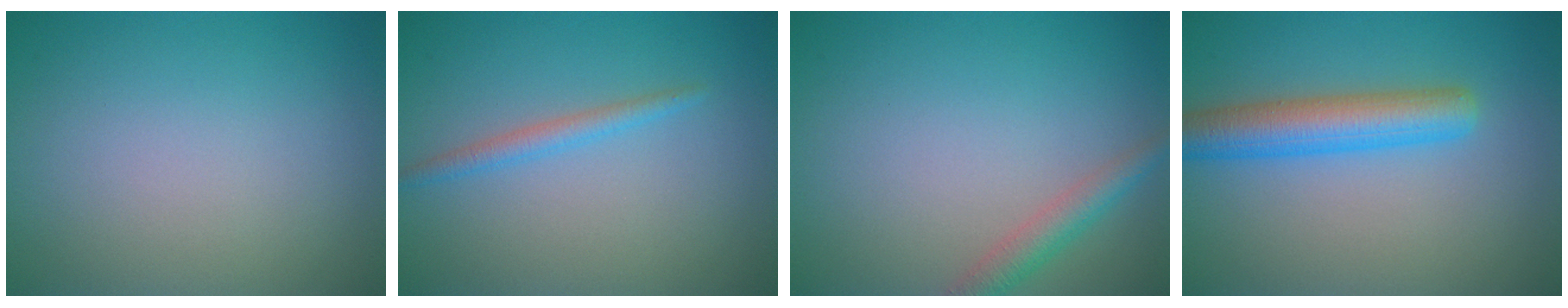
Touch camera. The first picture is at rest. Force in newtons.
{"total": 1.6, "press": 1.6, "slide": 0.1}
{"total": 2.4, "press": 2.4, "slide": 0.1}
{"total": 5.1, "press": 5.1, "slide": 0.2}